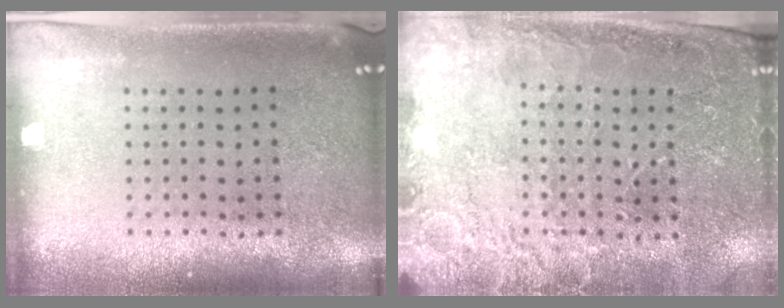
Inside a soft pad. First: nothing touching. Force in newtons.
{"total": 2.8, "press": 2.7, "slide": 0.4}